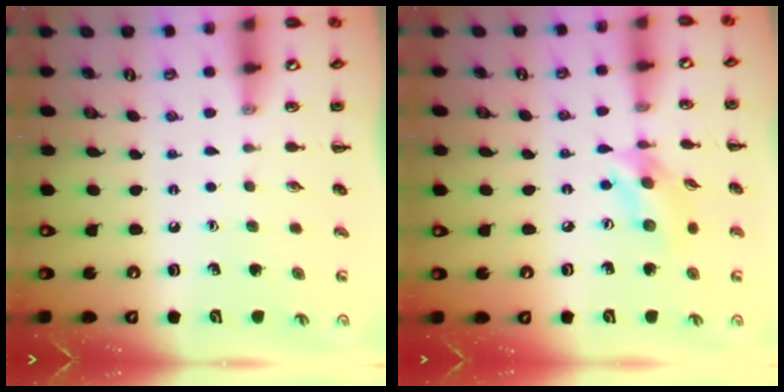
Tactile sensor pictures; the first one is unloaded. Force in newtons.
{"total": 8.1, "press": 8.0, "slide": 1.2}